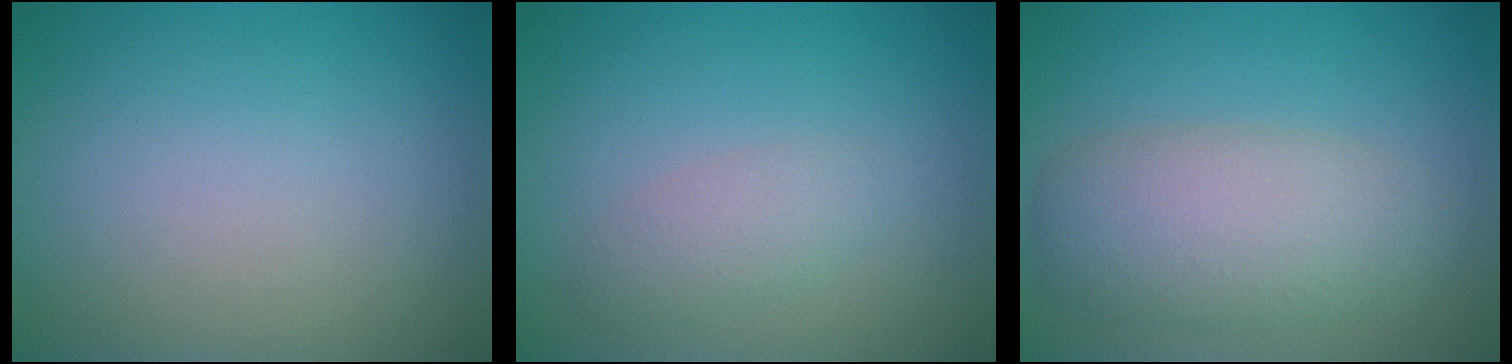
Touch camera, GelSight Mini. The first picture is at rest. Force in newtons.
{"total": 1.9, "press": 1.9, "slide": 0.1}
{"total": 5.5, "press": 5.5, "slide": 0.5}